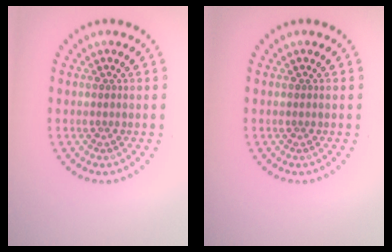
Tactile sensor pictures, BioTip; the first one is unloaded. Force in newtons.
{"total": 0.0}